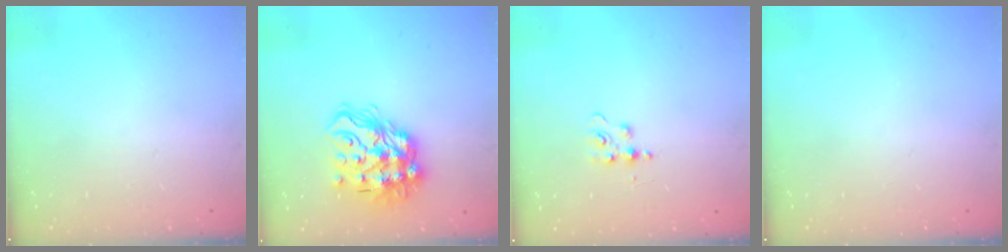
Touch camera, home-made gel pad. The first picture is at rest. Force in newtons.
{"total": 17.1, "press": 17.1, "slide": 1.4}
{"total": 5.2, "press": 5.1, "slide": 0.6}
{"total": 0.0}